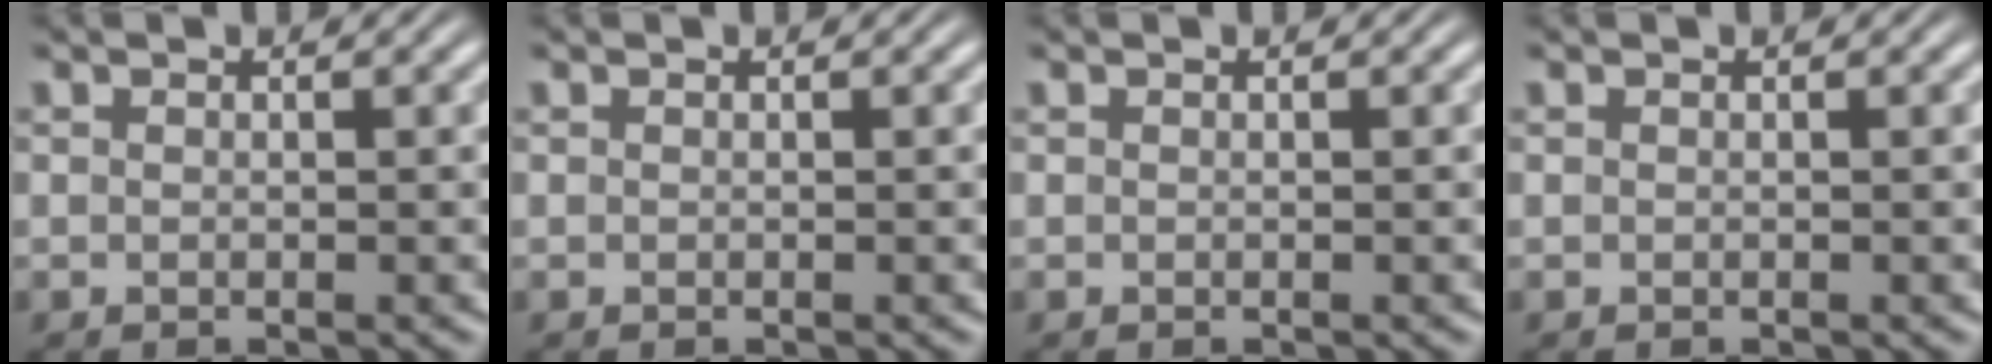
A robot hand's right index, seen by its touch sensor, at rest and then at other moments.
{"total": 0.0}
{"total": 0.0}
{"total": 0.0}